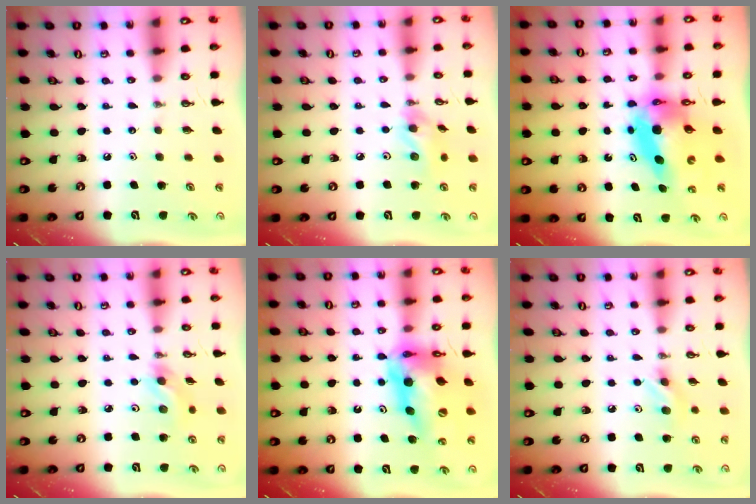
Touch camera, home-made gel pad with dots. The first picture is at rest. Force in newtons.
{"total": 10.5, "press": 10.4, "slide": 1.1}
{"total": 9.3, "press": 9.3, "slide": 0.9}
{"total": 6.5, "press": 6.2, "slide": 2.0}
{"total": 18.9, "press": 18.8, "slide": 2.0}
{"total": 7.6, "press": 7.2, "slide": 2.4}